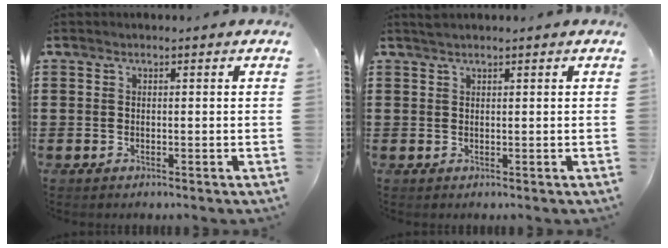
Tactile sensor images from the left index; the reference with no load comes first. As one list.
[{"total": 1.0, "force": [0.8, -0.1, 0.5], "torque": [-0.010, 0.000, 0.016]}]